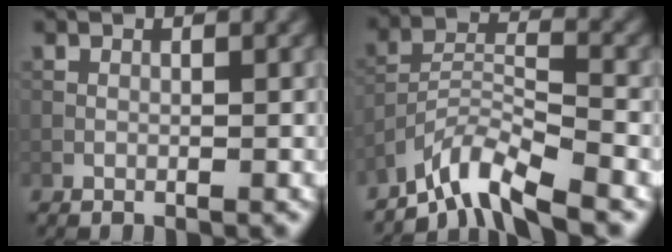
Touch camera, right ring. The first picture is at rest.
{"total": 5.6, "force": [-5.0, 0.6, 2.5], "torque": [-0.043, 0.001, -0.103]}